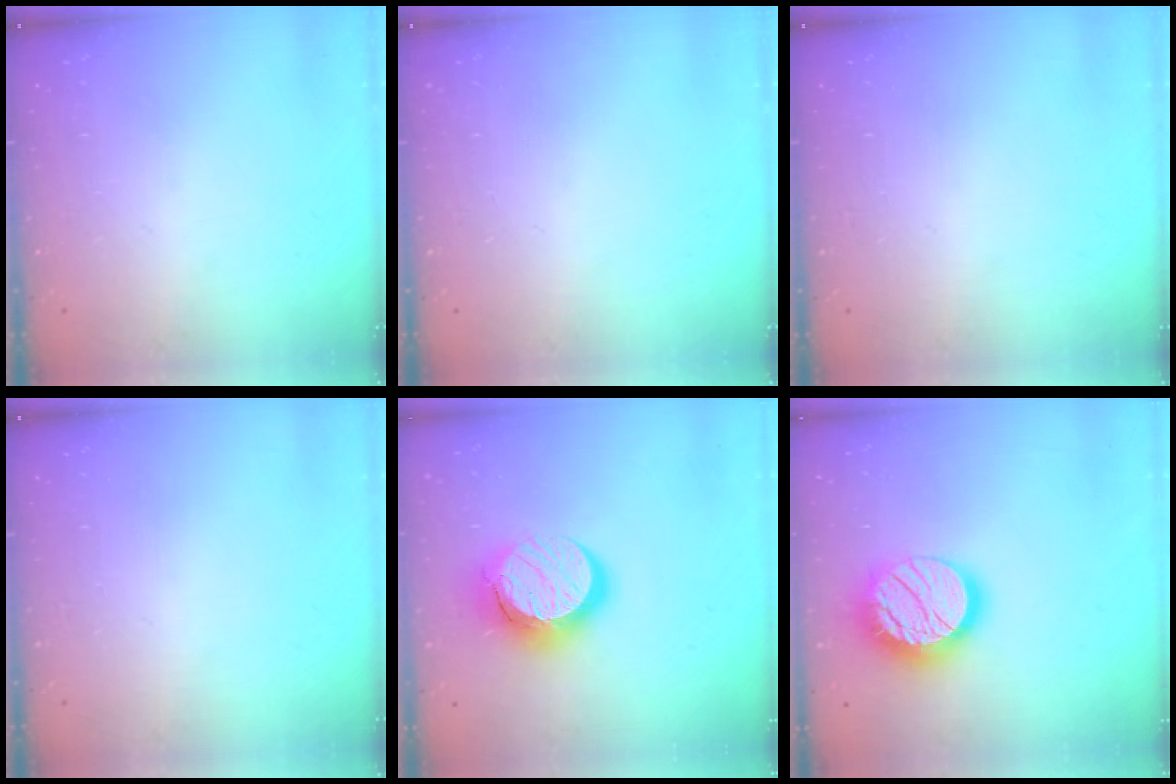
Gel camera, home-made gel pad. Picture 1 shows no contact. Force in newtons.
{"total": 0.0}
{"total": 0.0}
{"total": 0.0}
{"total": 14.0, "press": 14.0, "slide": 1.1}
{"total": 18.5, "press": 18.5, "slide": 1.0}